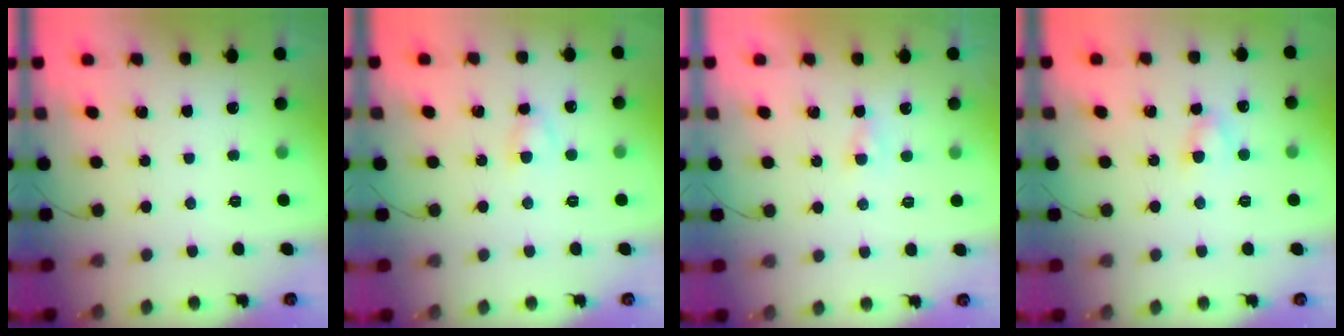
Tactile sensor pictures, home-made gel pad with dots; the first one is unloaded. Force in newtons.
{"total": 3.1, "press": 3.0, "slide": 0.8}
{"total": 0.9, "press": 0.7, "slide": 0.6}
{"total": 4.1, "press": 4.0, "slide": 1.0}